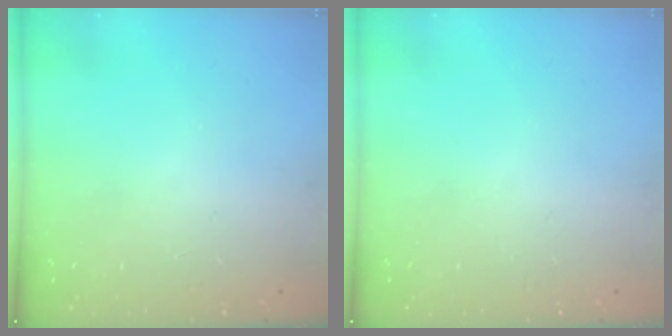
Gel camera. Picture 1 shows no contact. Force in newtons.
{"total": 0.0}